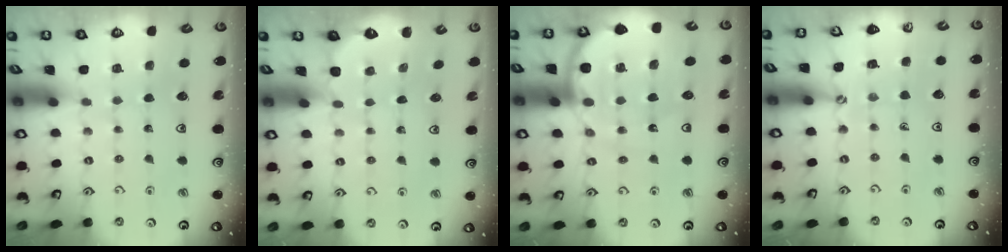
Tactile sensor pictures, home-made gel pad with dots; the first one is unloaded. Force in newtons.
{"total": 1.9, "press": 0.5, "slide": 1.9}
{"total": 13.1, "press": 13.0, "slide": 1.7}
{"total": 2.7, "press": 2.7, "slide": 0.4}